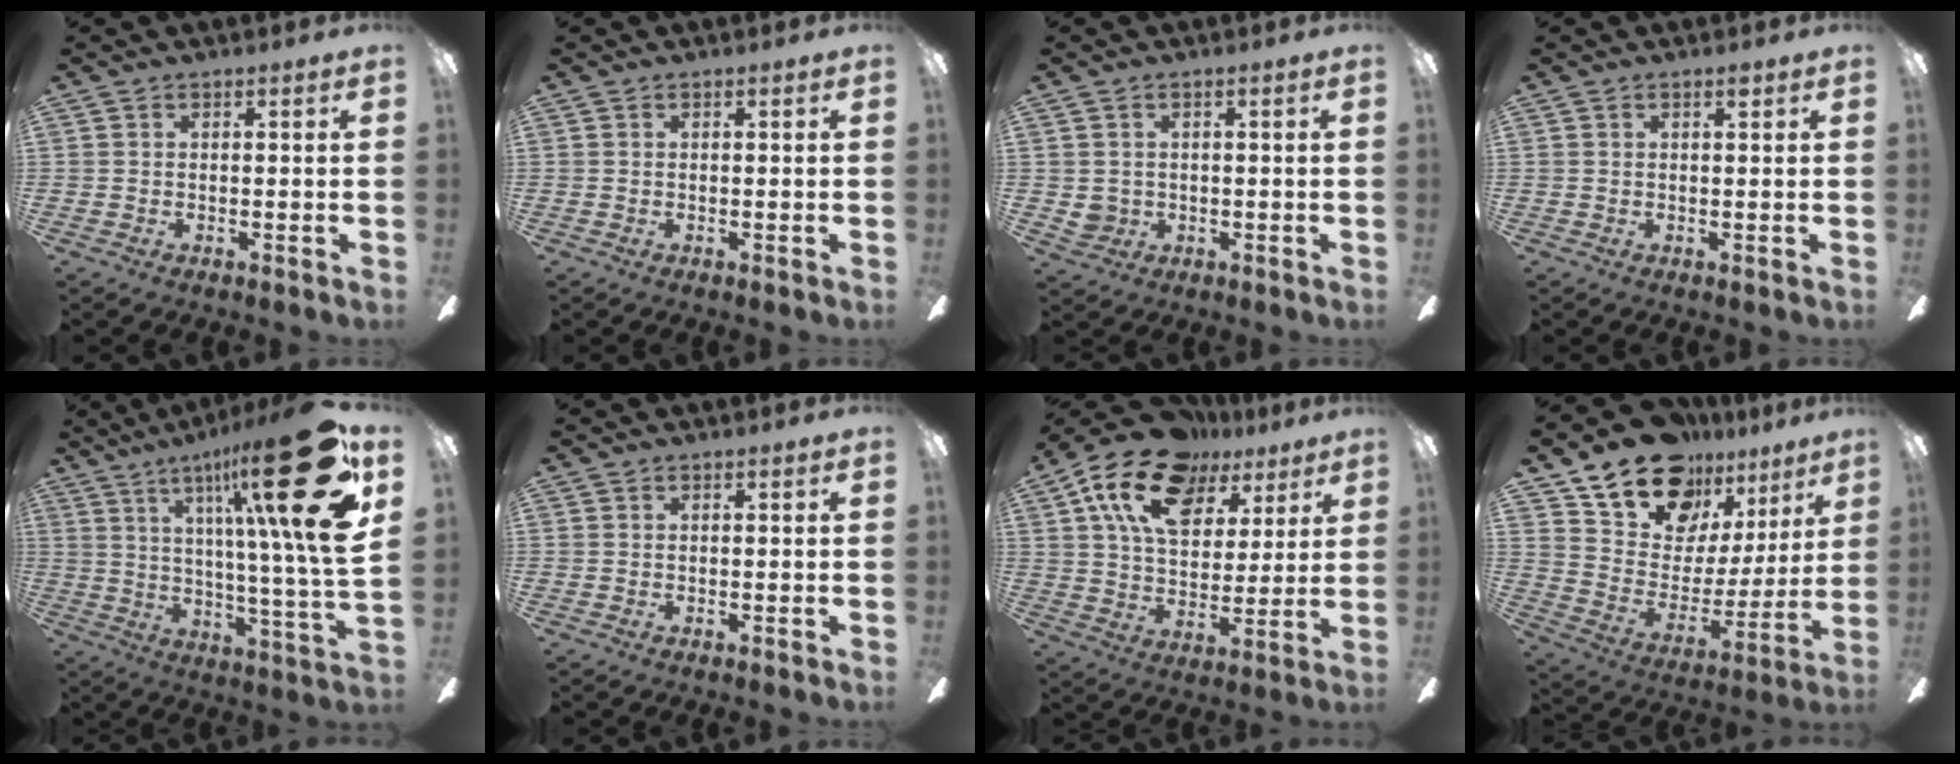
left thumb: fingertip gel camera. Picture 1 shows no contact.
{"total": 0.0}
{"total": 3.2, "force": [0.3, 3.1, 0.6], "torque": [-0.016, 0.007, 0.008]}
{"total": 1.0, "force": [0.8, 0.5, 0.5], "torque": [-0.004, -0.002, 0.012]}
{"total": 28.5, "force": [12.8, 3.7, 25.2], "torque": [-0.386, -0.078, 0.195]}
{"total": 0.0}
{"total": 18.7, "force": [10.6, 11.4, 10.3], "torque": [-0.186, -0.037, 0.193]}
{"total": 19.3, "force": [14.6, 10.8, 6.7], "torque": [-0.125, -0.102, 0.267]}